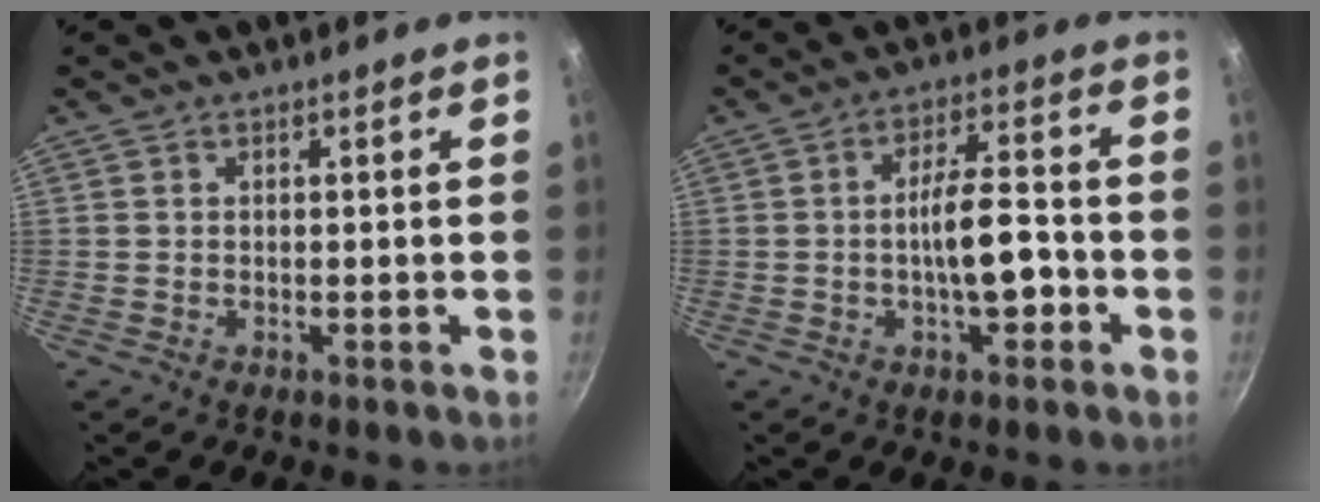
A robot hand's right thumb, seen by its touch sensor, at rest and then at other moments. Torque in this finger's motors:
{"motor_torque": [2.44, 2.57, 1.22, -0.57, 0.58]}